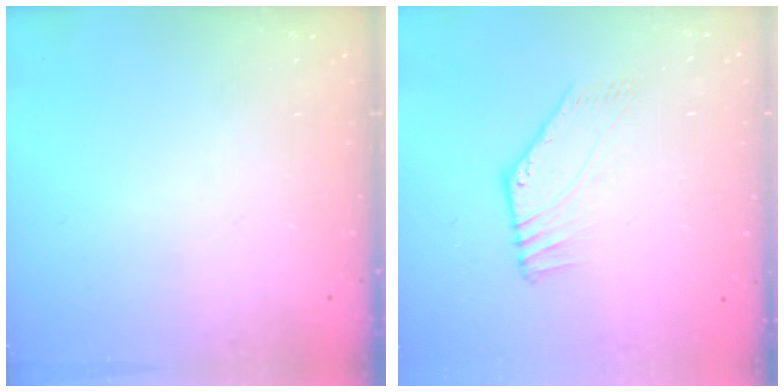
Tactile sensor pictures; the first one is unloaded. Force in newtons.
{"total": 2.9, "press": 2.9, "slide": 0.2}